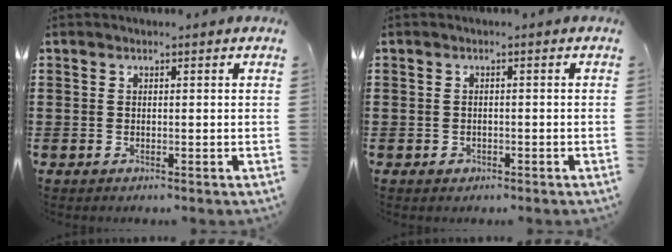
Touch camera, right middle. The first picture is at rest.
{"total": 0.6, "force": [-0.3, 0.5, 0.2], "torque": [-0.006, 0.000, -0.005]}